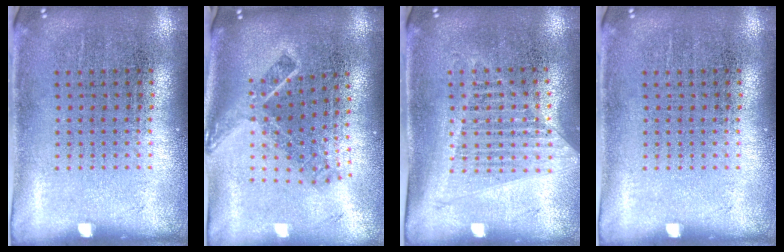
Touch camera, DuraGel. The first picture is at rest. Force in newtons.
{"total": 2.1, "press": 1.5, "slide": 1.5}
{"total": 1.2, "press": 1.1, "slide": 0.5}
{"total": 0.0}